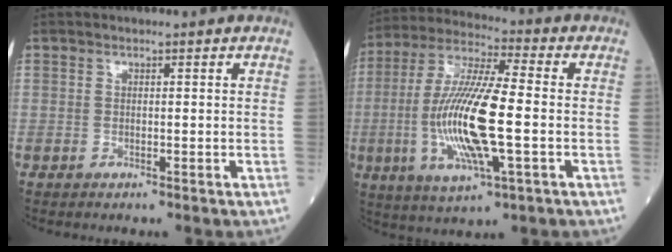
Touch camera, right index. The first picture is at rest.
{"total": 16.5, "force": [-2.6, 2.5, 16.2], "torque": [-0.336, -0.010, -0.047]}